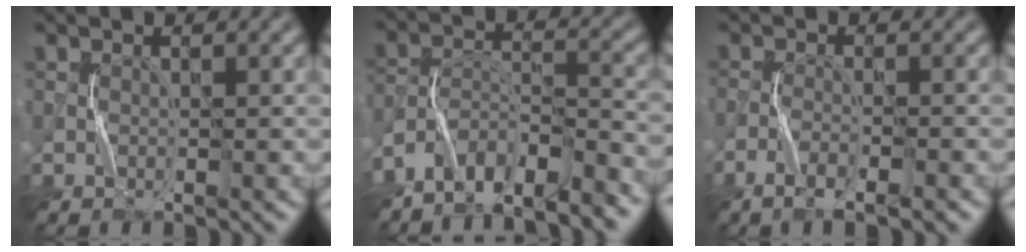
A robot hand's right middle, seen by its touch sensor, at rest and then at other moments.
{"total": 7.3, "force": [-6.4, 1.5, 3.1], "torque": [-0.060, -0.002, -0.119]}
{"total": 3.0, "force": [-2.3, 0.2, 2.0], "torque": [-0.048, -0.002, -0.041]}